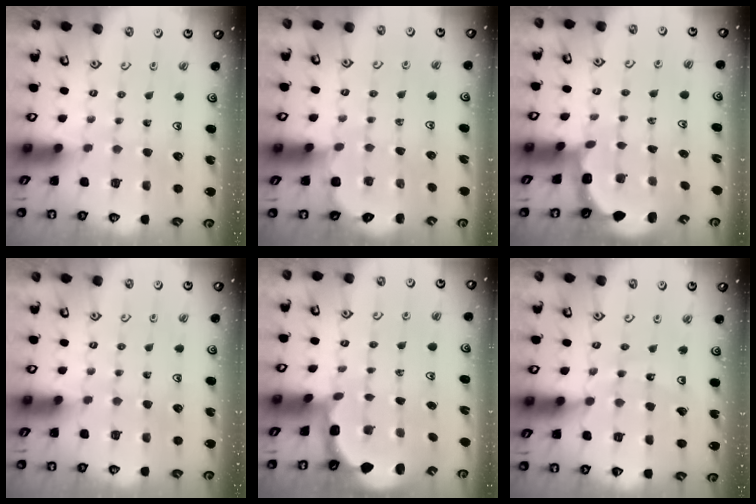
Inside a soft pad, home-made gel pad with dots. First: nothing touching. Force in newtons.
{"total": 2.7, "press": 2.7, "slide": 0.3}
{"total": 2.9, "press": 2.5, "slide": 1.4}
{"total": 0.0}
{"total": 2.6, "press": 1.8, "slide": 1.9}
{"total": 8.6, "press": 8.5, "slide": 1.1}